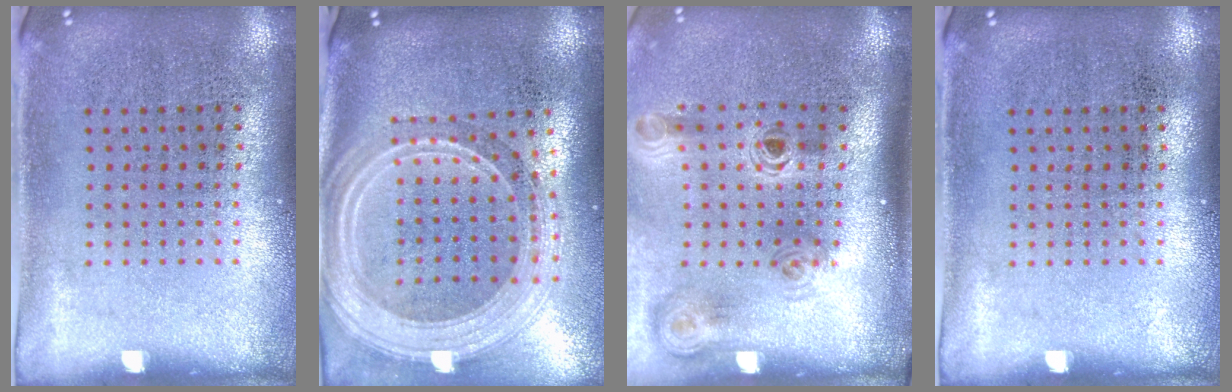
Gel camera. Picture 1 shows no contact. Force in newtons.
{"total": 2.8, "press": 2.3, "slide": 1.6}
{"total": 1.6, "press": 1.3, "slide": 1.0}
{"total": 0.0}